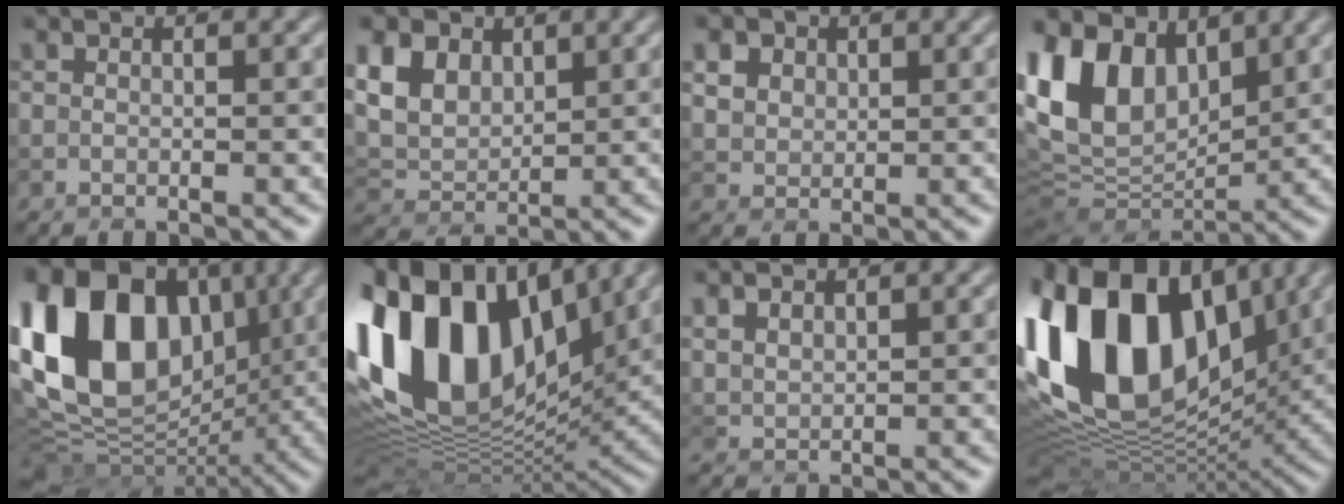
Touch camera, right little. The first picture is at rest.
{"total": 8.5, "force": [4.4, 5.7, 4.6], "torque": [-0.124, 0.021, 0.074]}
{"total": 6.9, "force": [3.8, 4.8, 3.2], "torque": [-0.079, 0.027, 0.051]}
{"total": 12.2, "force": [5.6, 7.5, 7.8], "torque": [-0.186, 0.023, 0.106]}
{"total": 17.7, "force": [4.1, 12.6, 11.8], "torque": [-0.228, 0.030, 0.072]}
{"total": 18.1, "force": [5.9, 10.8, 13.2], "torque": [-0.296, 0.026, 0.097]}
{"total": 2.0, "force": [1.7, 0.8, 0.8], "torque": [-0.026, 0.007, 0.040]}
{"total": 19.9, "force": [6.0, 12.1, 14.6], "torque": [-0.315, 0.030, 0.104]}